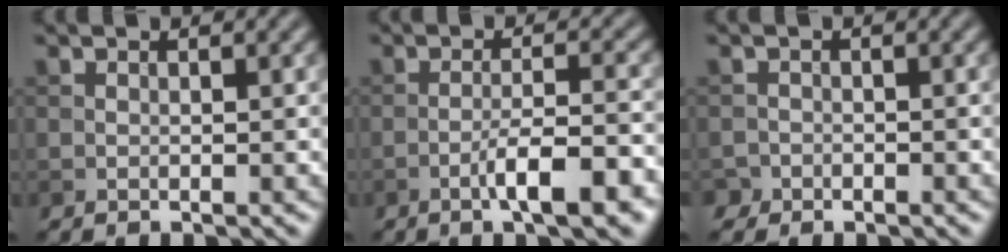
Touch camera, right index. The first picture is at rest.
{"total": 5.7, "force": [-2.9, 1.1, 4.8], "torque": [-0.078, 0.007, -0.047]}
{"total": 1.2, "force": [-0.9, 0.9, -0.1], "torque": [0.003, 0.006, -0.017]}